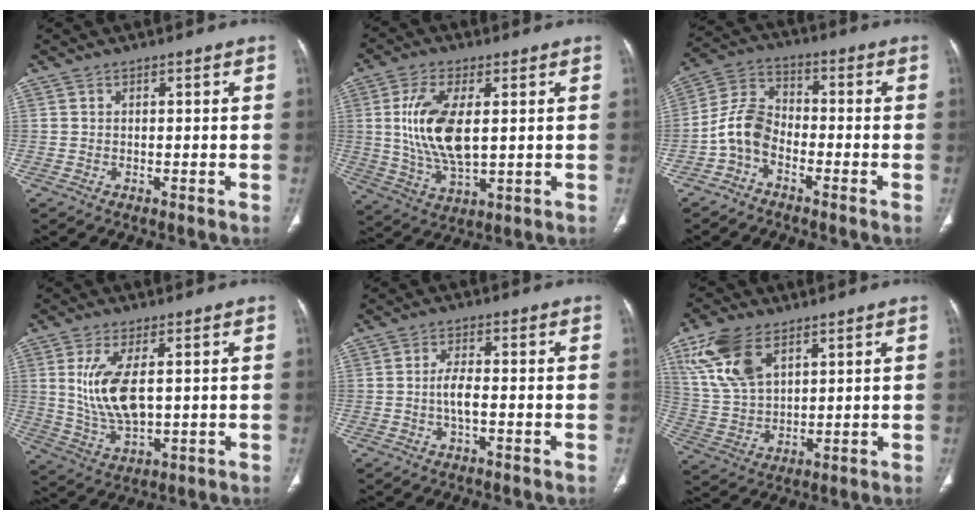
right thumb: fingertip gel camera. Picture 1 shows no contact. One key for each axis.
{"total": 13.3, "fx": 1.8, "fy": 6.2, "fz": 11.6, "tx": -0.232, "ty": -0.014, "tz": 0.042}
{"total": 7.6, "fx": -3.2, "fy": 4.8, "fz": 4.9, "tx": -0.094, "ty": 0.037, "tz": -0.079}
{"total": 10.4, "fx": 1.7, "fy": 4.8, "fz": 9.1, "tx": -0.186, "ty": -0.016, "tz": 0.045}
{"total": 3.4, "fx": -0.7, "fy": 1.1, "fz": 3.2, "tx": -0.067, "ty": 0.006, "tz": -0.017}
{"total": 12.4, "fx": 6.5, "fy": 6.8, "fz": 8.1, "tx": -0.157, "ty": -0.014, "tz": 0.136}